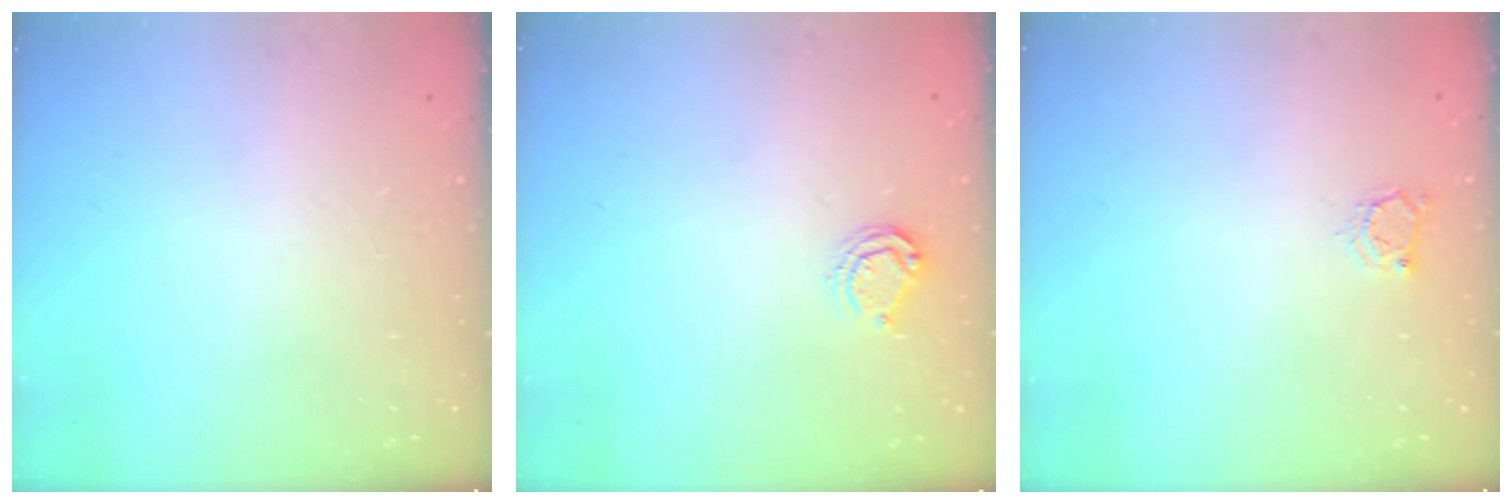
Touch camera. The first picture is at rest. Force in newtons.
{"total": 5.4, "press": 5.4, "slide": 0.7}
{"total": 2.9, "press": 2.9, "slide": 0.4}